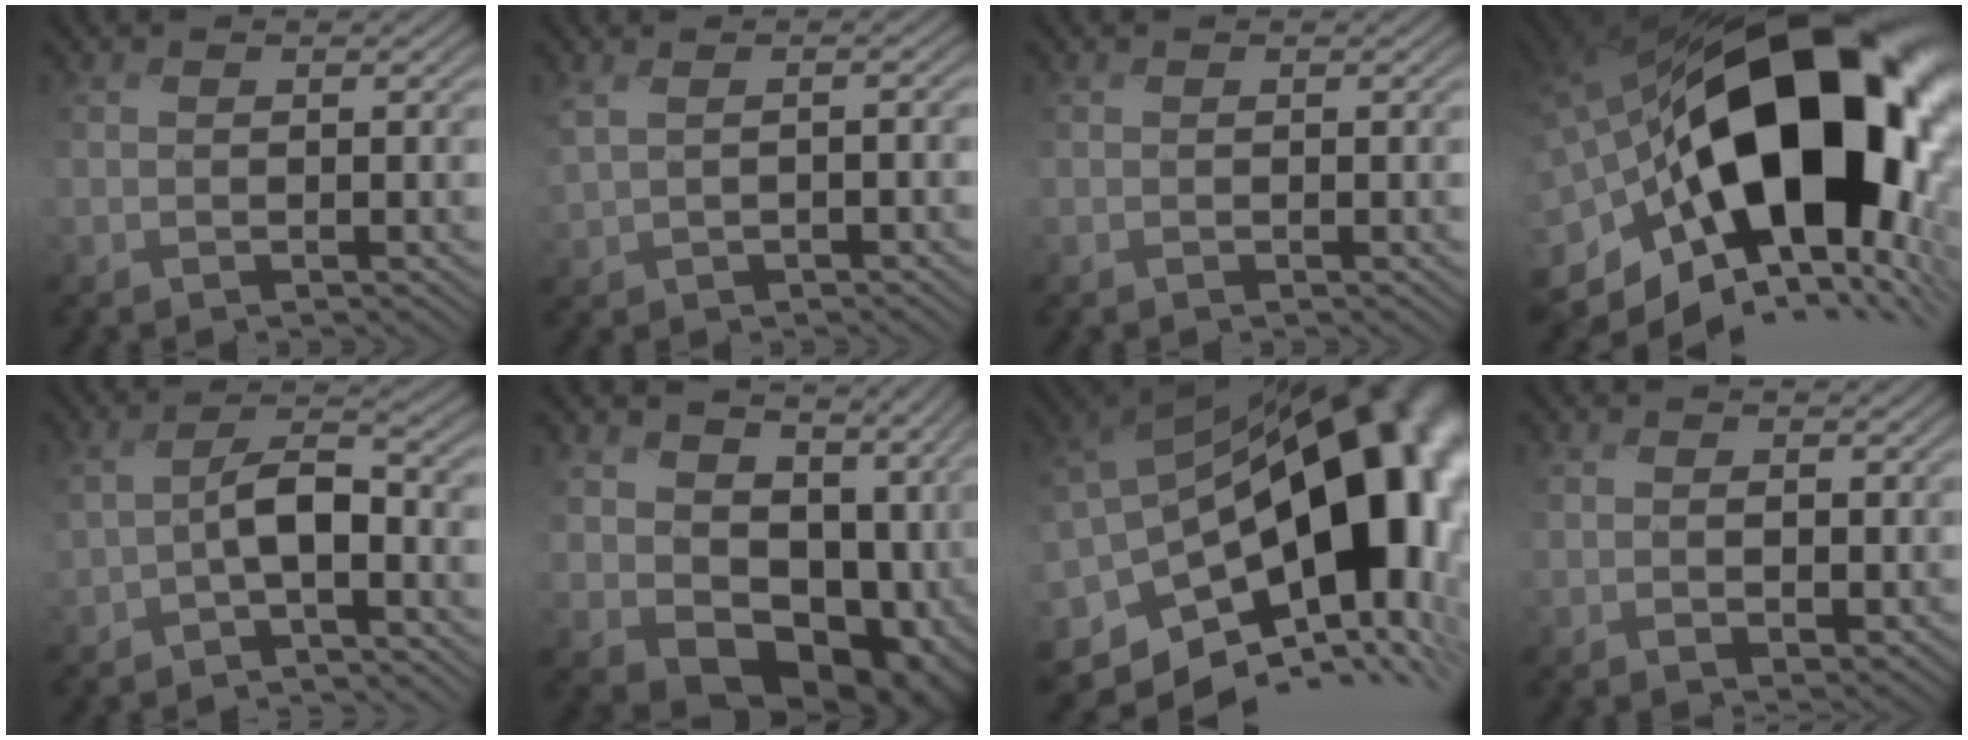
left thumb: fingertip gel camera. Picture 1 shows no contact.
{"total": 3.0, "force": [0.4, 1.7, 2.4], "torque": [-0.065, -0.001, 0.014]}
{"total": 0.0}
{"total": 23.0, "force": [-0.7, 14.7, 17.7], "torque": [-0.361, -0.057, 0.016]}
{"total": 4.8, "force": [-1.4, 2.2, 4.1], "torque": [-0.079, 0.010, -0.030]}
{"total": 16.7, "force": [-0.4, 12.1, 11.5], "torque": [-0.196, -0.049, 0.044]}
{"total": 20.5, "force": [-4.6, 12.6, 15.4], "torque": [-0.257, -0.045, -0.060]}
{"total": 2.5, "force": [1.0, 1.8, 1.5], "torque": [-0.038, -0.007, 0.023]}